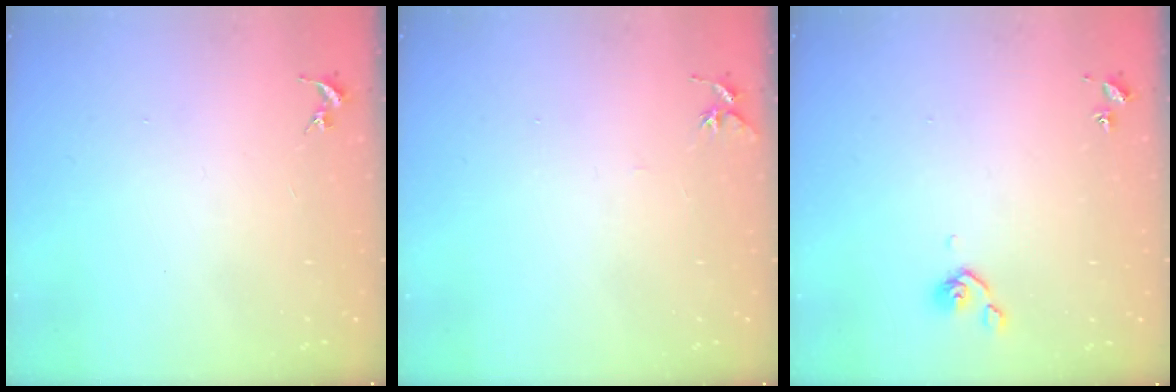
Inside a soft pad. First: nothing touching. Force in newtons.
{"total": 4.9, "press": 4.8, "slide": 0.5}
{"total": 5.0, "press": 4.9, "slide": 1.2}